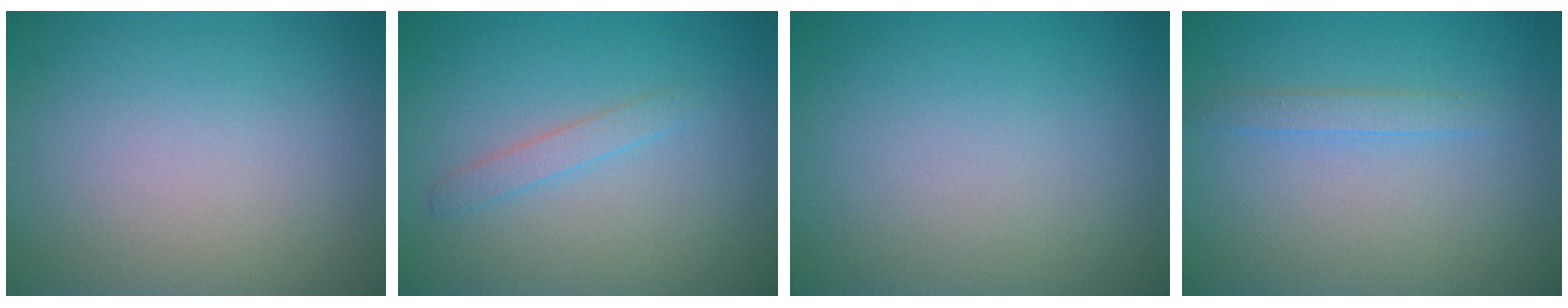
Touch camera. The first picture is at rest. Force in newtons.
{"total": 1.3, "press": 1.3, "slide": 0.0}
{"total": 0.0}
{"total": 1.3, "press": 1.3, "slide": 0.0}